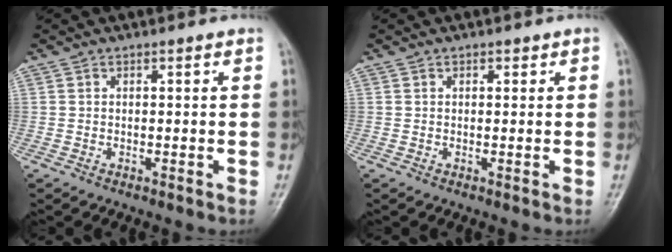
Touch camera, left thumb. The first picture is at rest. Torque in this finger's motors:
{"motor_torque": [0.04, 0.00, -0.31, 0.11, -0.06]}